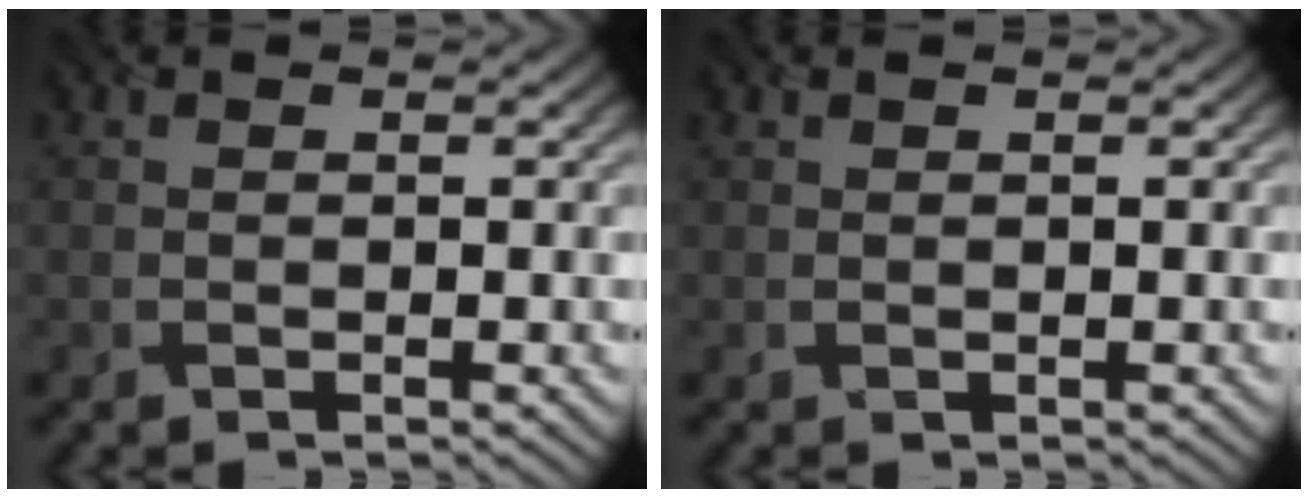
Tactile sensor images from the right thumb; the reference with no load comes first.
{"total": 0.0}